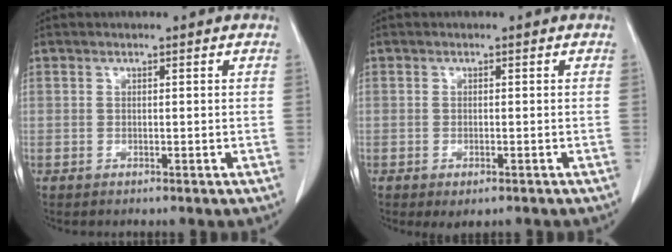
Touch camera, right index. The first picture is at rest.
{"total": 2.2, "force": [-1.3, 0.8, 1.6], "torque": [-0.020, -0.004, -0.010]}